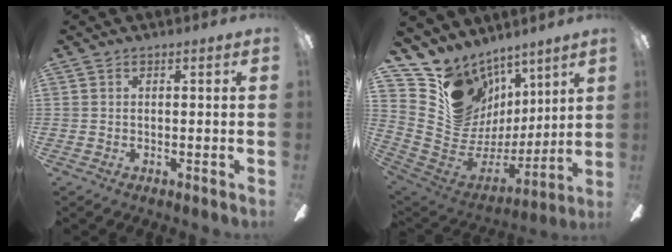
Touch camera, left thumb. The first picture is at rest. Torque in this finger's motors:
{"motor_torque": [0.24, 0.25, -0.15, -0.29, 0.04]}